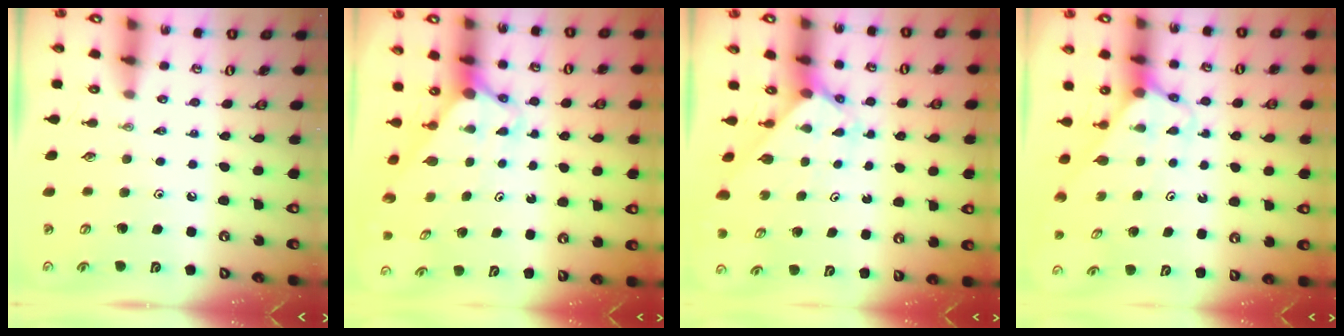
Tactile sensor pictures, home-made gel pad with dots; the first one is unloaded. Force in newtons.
{"total": 3.1, "press": 3.1, "slide": 0.3}
{"total": 1.9, "press": 1.9, "slide": 0.1}
{"total": 3.0, "press": 3.0, "slide": 0.2}